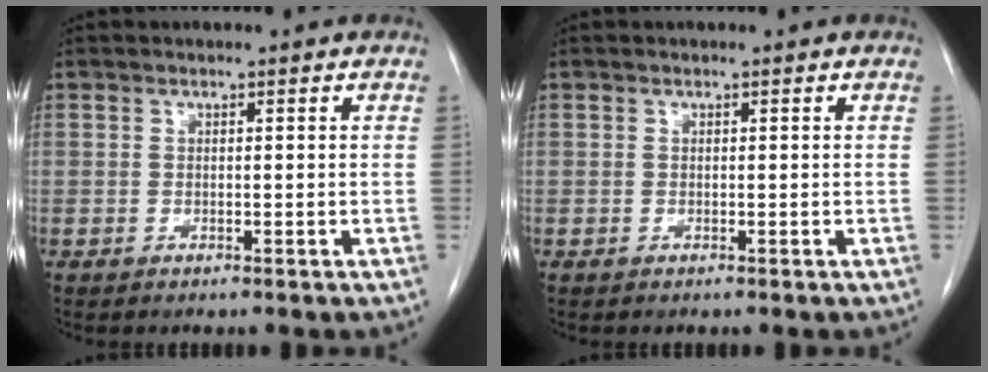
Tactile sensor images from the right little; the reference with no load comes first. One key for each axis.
{"total": 0.0}